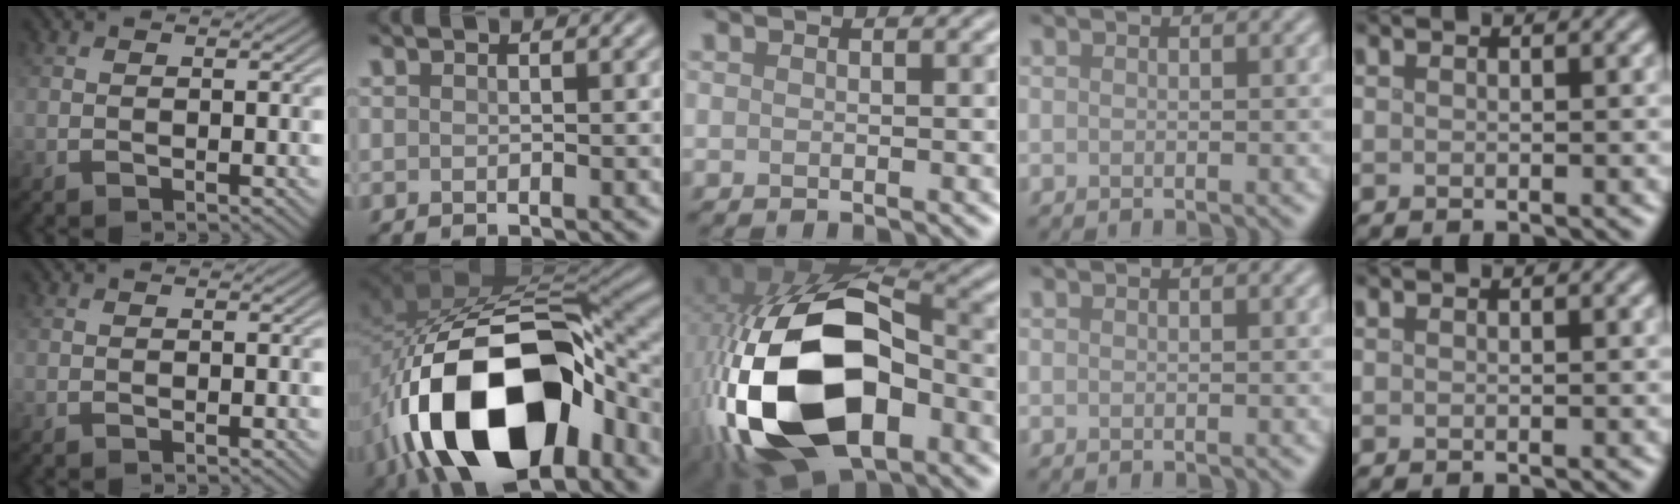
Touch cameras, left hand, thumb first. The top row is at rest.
{"index": {"total": 18.3, "force": [-7.0, 10.2, 13.5], "torque": [-0.234, -0.036, -0.104]}, "middle": {"total": 20.2, "force": [-4.9, 11.6, 15.8], "torque": [-0.341, -0.050, -0.069]}}